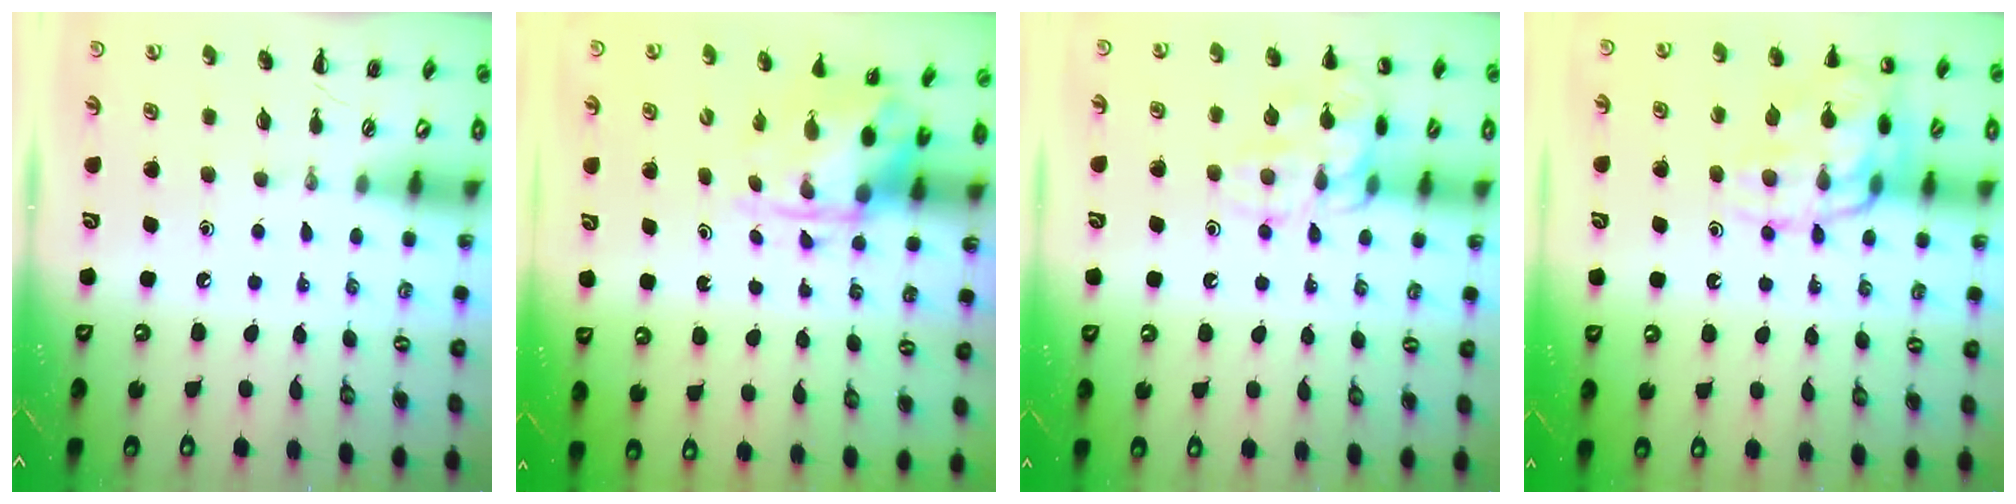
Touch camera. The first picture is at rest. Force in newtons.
{"total": 4.0, "press": 3.8, "slide": 1.2}
{"total": 14.7, "press": 14.7, "slide": 0.4}
{"total": 17.7, "press": 17.6, "slide": 1.9}